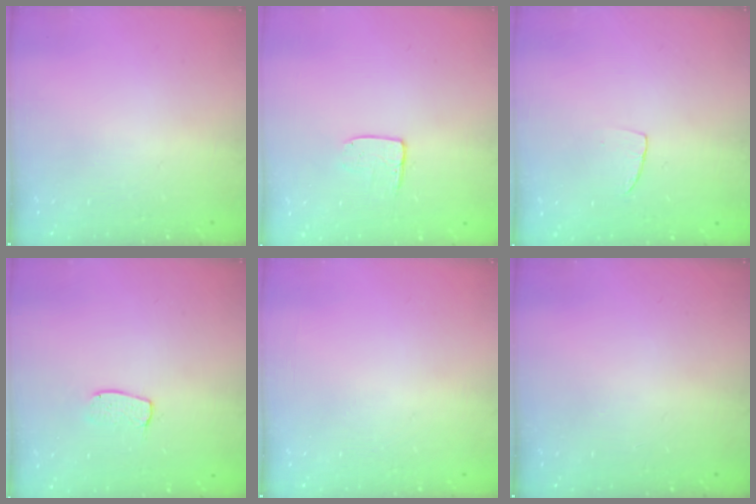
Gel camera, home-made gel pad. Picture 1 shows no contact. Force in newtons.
{"total": 6.8, "press": 6.8, "slide": 0.5}
{"total": 3.9, "press": 3.9, "slide": 0.3}
{"total": 5.7, "press": 5.7, "slide": 0.4}
{"total": 0.0}
{"total": 0.0}